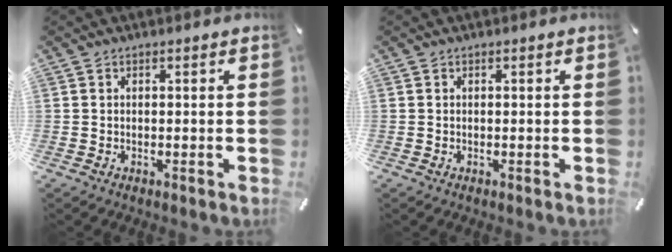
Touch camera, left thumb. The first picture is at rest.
{"total": 0.0}